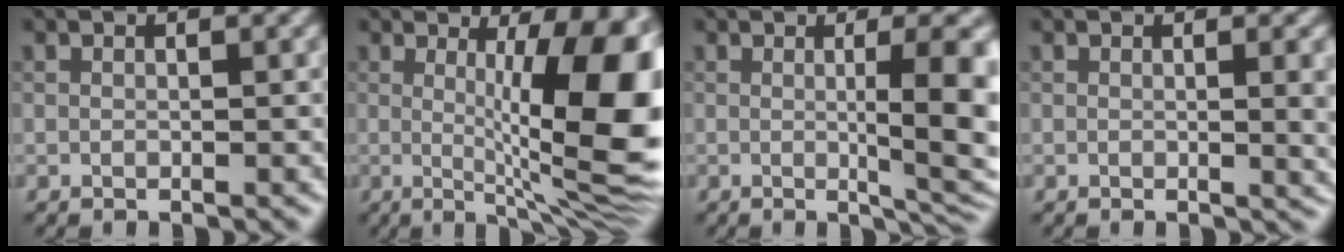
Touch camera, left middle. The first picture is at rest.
{"total": 12.6, "force": [0.8, 2.9, 12.2], "torque": [-0.144, -0.009, 0.015]}
{"total": 7.3, "force": [0.1, 1.8, 7.1], "torque": [-0.086, -0.007, 0.005]}
{"total": 3.3, "force": [0.2, 1.0, 3.1], "torque": [-0.030, -0.001, 0.001]}